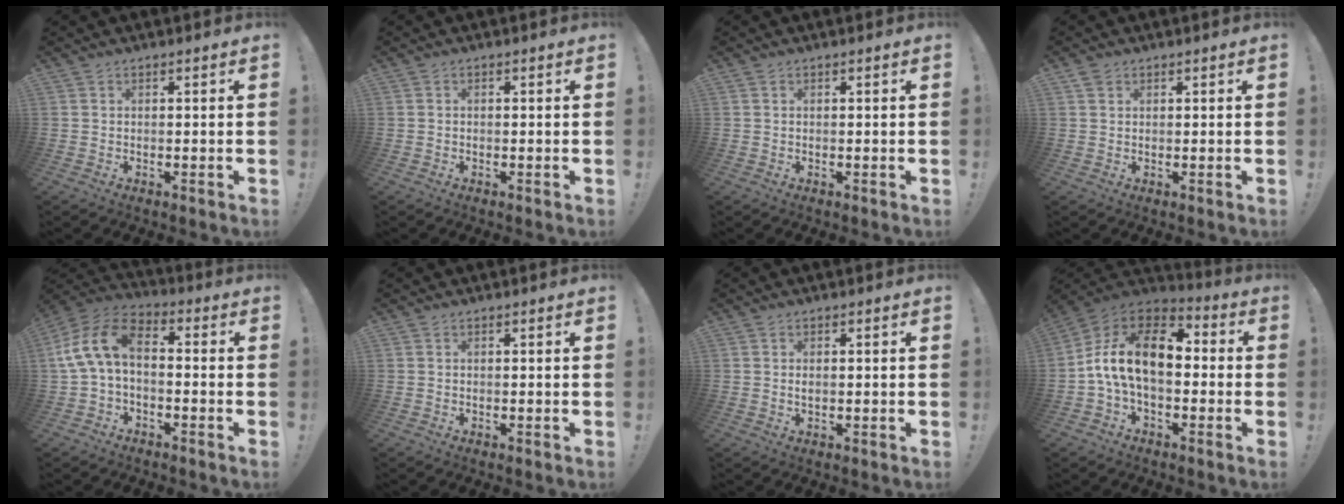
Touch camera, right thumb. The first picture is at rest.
{"total": 0.6, "force": [-0.5, 0.2, 0.2], "torque": [-0.004, 0.001, -0.008]}
{"total": 0.0}
{"total": 1.4, "force": [1.0, 1.0, 0.3], "torque": [0.000, -0.003, 0.018]}
{"total": 11.9, "force": [0.2, 7.3, 9.3], "torque": [-0.187, 0.020, 0.008]}
{"total": 0.0}
{"total": 0.9, "force": [0.1, 0.5, 0.7], "torque": [-0.015, 0.003, 0.001]}
{"total": 17.4, "force": [1.2, 10.0, 14.1], "torque": [-0.255, 0.011, 0.025]}